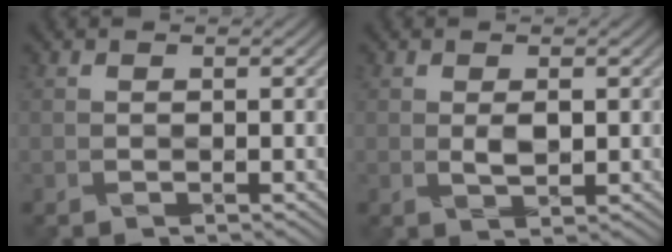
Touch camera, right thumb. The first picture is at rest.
{"total": 1.6, "force": [0.4, 0.7, 1.3], "torque": [-0.028, -0.004, 0.013]}